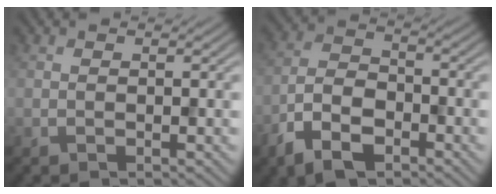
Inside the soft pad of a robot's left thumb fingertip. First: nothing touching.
{"total": 8.0, "force": [-4.9, 4.1, 4.9], "torque": [-0.105, -0.008, -0.106]}